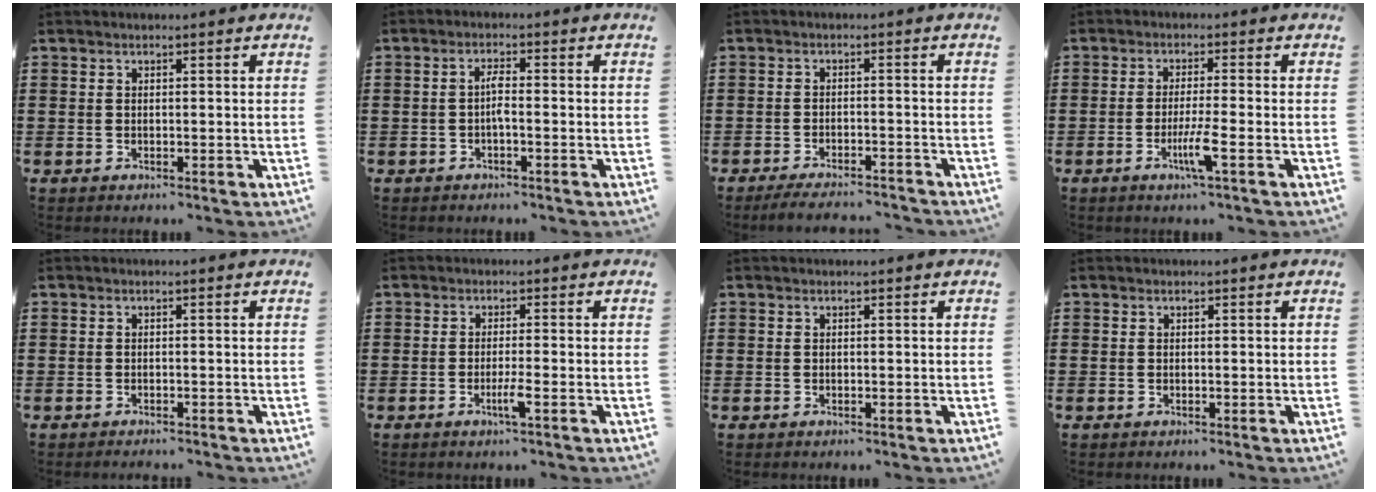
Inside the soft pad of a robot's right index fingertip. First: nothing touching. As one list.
[{"total": 2.3, "force": [-0.7, 0.3, 2.2], "torque": [-0.042, 0.001, -0.014]}, {"total": 3.1, "force": [-3.0, -0.1, 0.9], "torque": [-0.013, -0.003, -0.058]}, {"total": 4.6, "force": [-2.0, -0.3, 4.1], "torque": [-0.083, -0.021, -0.038]}, {"total": 0.6, "force": [-0.6, 0.0, 0.0], "torque": [-0.002, -0.003, -0.012]}, {"total": 2.9, "force": [-1.4, -0.2, 2.5], "torque": [-0.049, -0.010, -0.027]}, {"total": 0.0}, {"total": 0.0}]